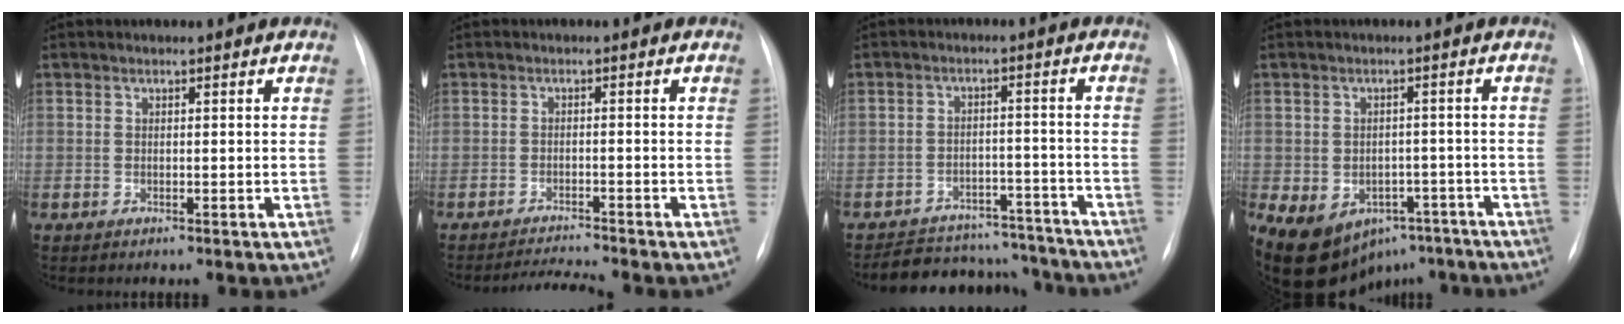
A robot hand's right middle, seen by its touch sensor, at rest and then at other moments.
{"total": 3.2, "force": [-2.9, -1.4, -0.1], "torque": [-0.008, -0.015, -0.049]}
{"total": 13.1, "force": [-12.1, 4.6, 1.6], "torque": [-0.012, 0.027, -0.157]}
{"total": 14.3, "force": [-8.4, 9.8, 6.2], "torque": [-0.119, 0.013, -0.110]}